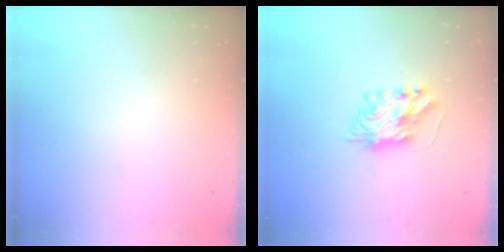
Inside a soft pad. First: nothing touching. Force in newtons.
{"total": 7.8, "press": 7.7, "slide": 0.6}